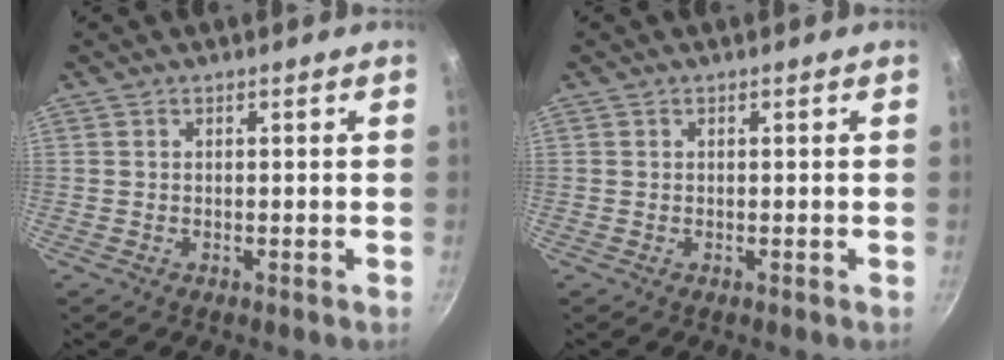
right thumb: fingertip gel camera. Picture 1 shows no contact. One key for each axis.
{"total": 0.0}